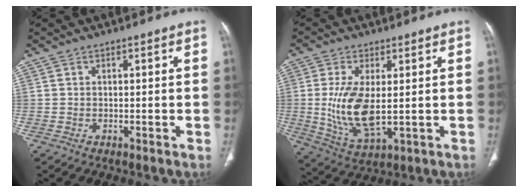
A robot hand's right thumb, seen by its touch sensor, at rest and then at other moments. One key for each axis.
{"total": 11.4, "fx": 0.1, "fy": 5.0, "fz": 10.2, "tx": -0.211, "ty": -0.019, "tz": 0.017}